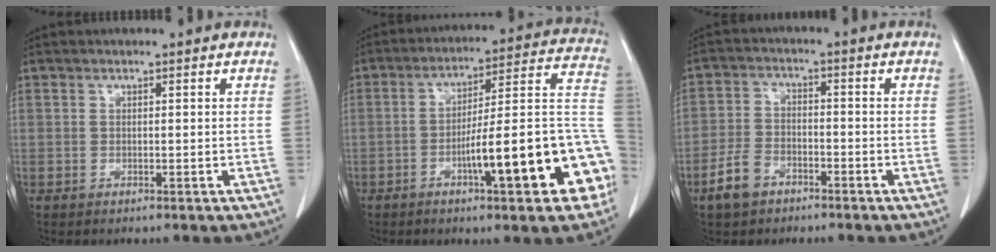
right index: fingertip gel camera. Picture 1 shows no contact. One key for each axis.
{"total": 19.4, "fx": -7.1, "fy": 2.2, "fz": 18.0, "tx": -0.183, "ty": 0.031, "tz": -0.094}
{"total": 5.8, "fx": -3.8, "fy": 3.5, "fz": 2.7, "tx": -0.066, "ty": 0.006, "tz": -0.068}